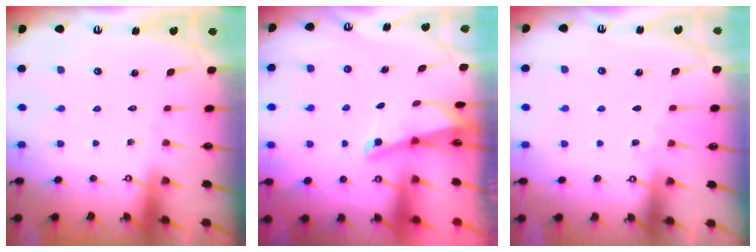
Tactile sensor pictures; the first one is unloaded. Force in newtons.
{"total": 2.0, "press": 2.0, "slide": 0.2}
{"total": 4.5, "press": 4.5, "slide": 0.6}